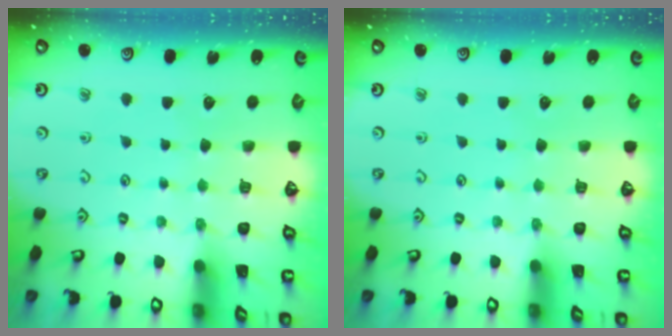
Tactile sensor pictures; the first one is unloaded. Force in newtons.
{"total": 0.0}